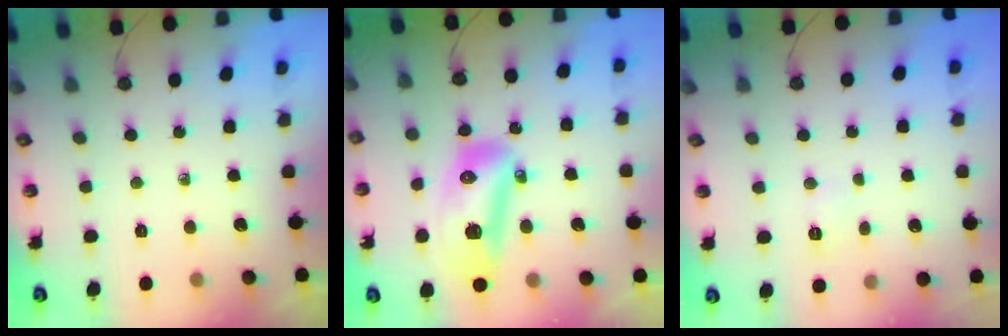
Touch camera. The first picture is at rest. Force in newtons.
{"total": 15.9, "press": 15.8, "slide": 2.0}
{"total": 3.7, "press": 3.6, "slide": 0.9}